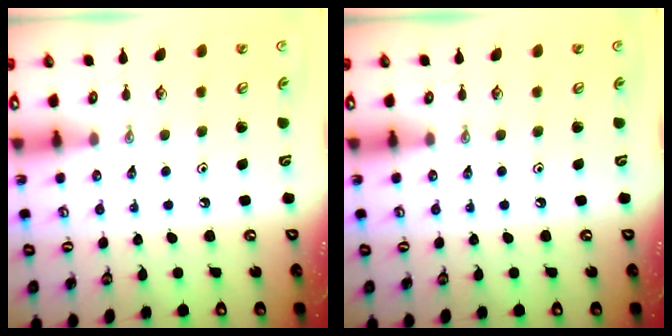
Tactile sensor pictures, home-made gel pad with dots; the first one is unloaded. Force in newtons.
{"total": 0.0}